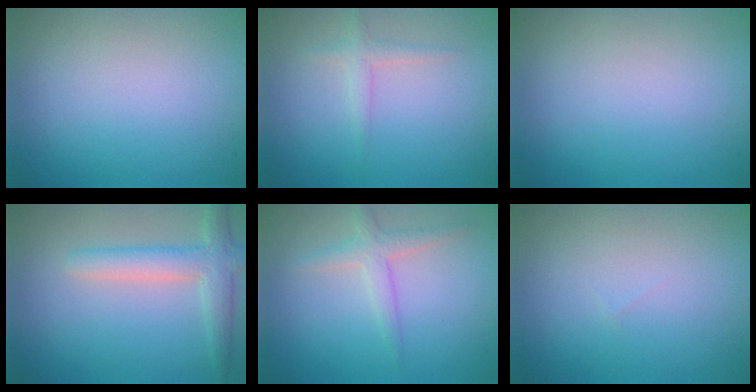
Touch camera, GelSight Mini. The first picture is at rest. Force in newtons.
{"total": 1.3, "press": 1.3, "slide": 0.0}
{"total": 0.0}
{"total": 3.6, "press": 3.6, "slide": 0.3}
{"total": 2.2, "press": 2.2, "slide": 0.1}
{"total": 0.0}